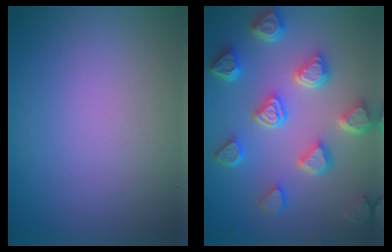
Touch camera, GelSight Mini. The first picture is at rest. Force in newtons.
{"total": 6.7, "press": 5.4, "slide": 3.9}